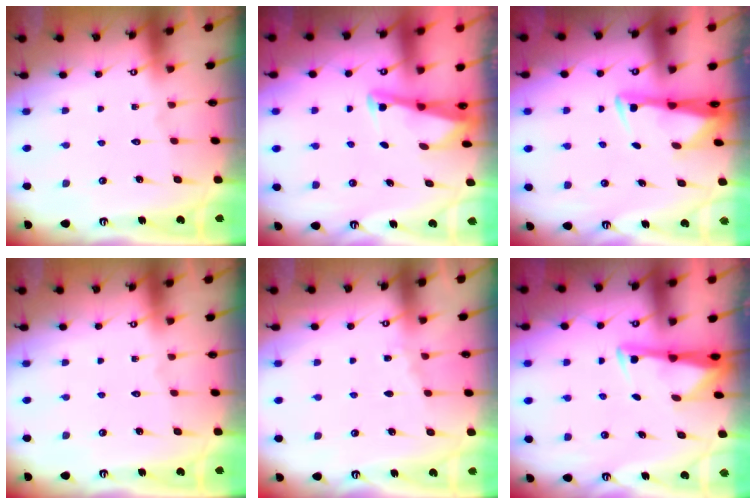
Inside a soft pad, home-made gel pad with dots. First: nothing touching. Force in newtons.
{"total": 2.5, "press": 2.5, "slide": 0.0}
{"total": 3.2, "press": 3.0, "slide": 0.9}
{"total": 0.0}
{"total": 3.4, "press": 3.4, "slide": 0.6}
{"total": 3.1, "press": 3.1, "slide": 0.4}